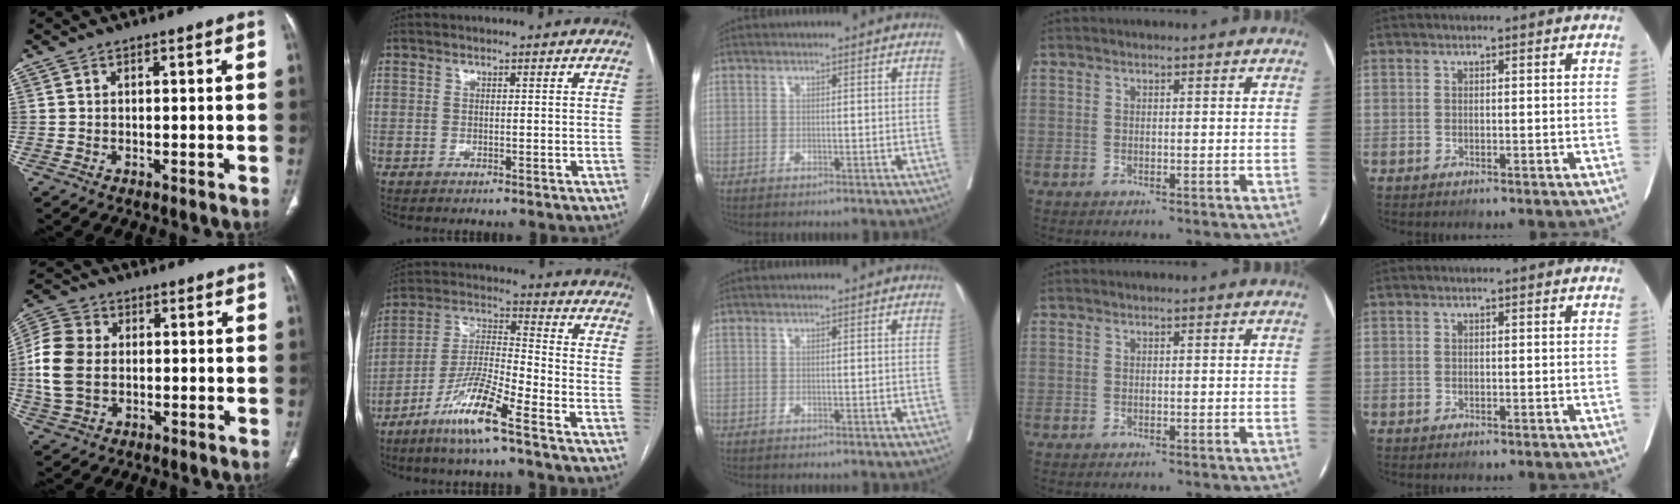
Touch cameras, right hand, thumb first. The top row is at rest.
{"thumb": {"total": 11.5, "force": [-0.3, 8.5, 7.8], "torque": [-0.167, 0.013, -0.010]}, "index": {"total": 11.6, "force": [-7.3, 0.2, 9.0], "torque": [-0.181, -0.024, -0.149]}}